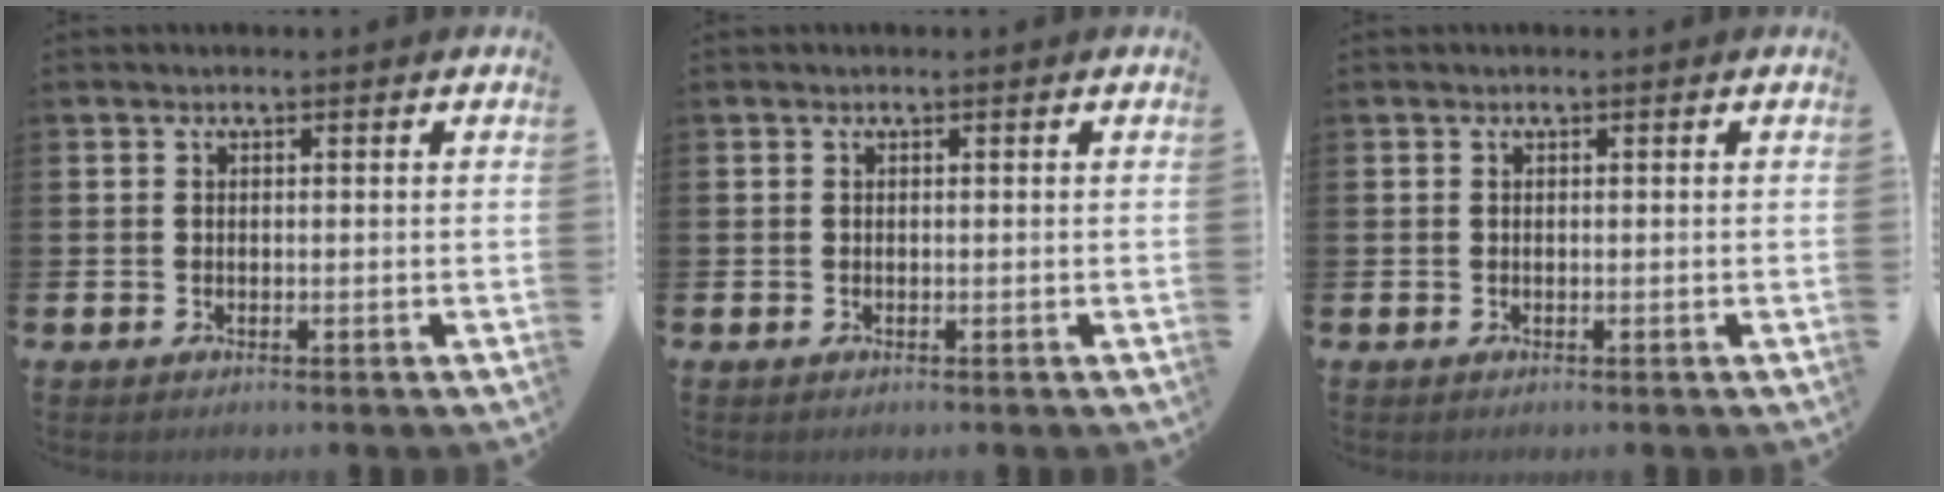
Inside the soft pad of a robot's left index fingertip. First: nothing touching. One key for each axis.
{"total": 0.0}
{"total": 0.0}